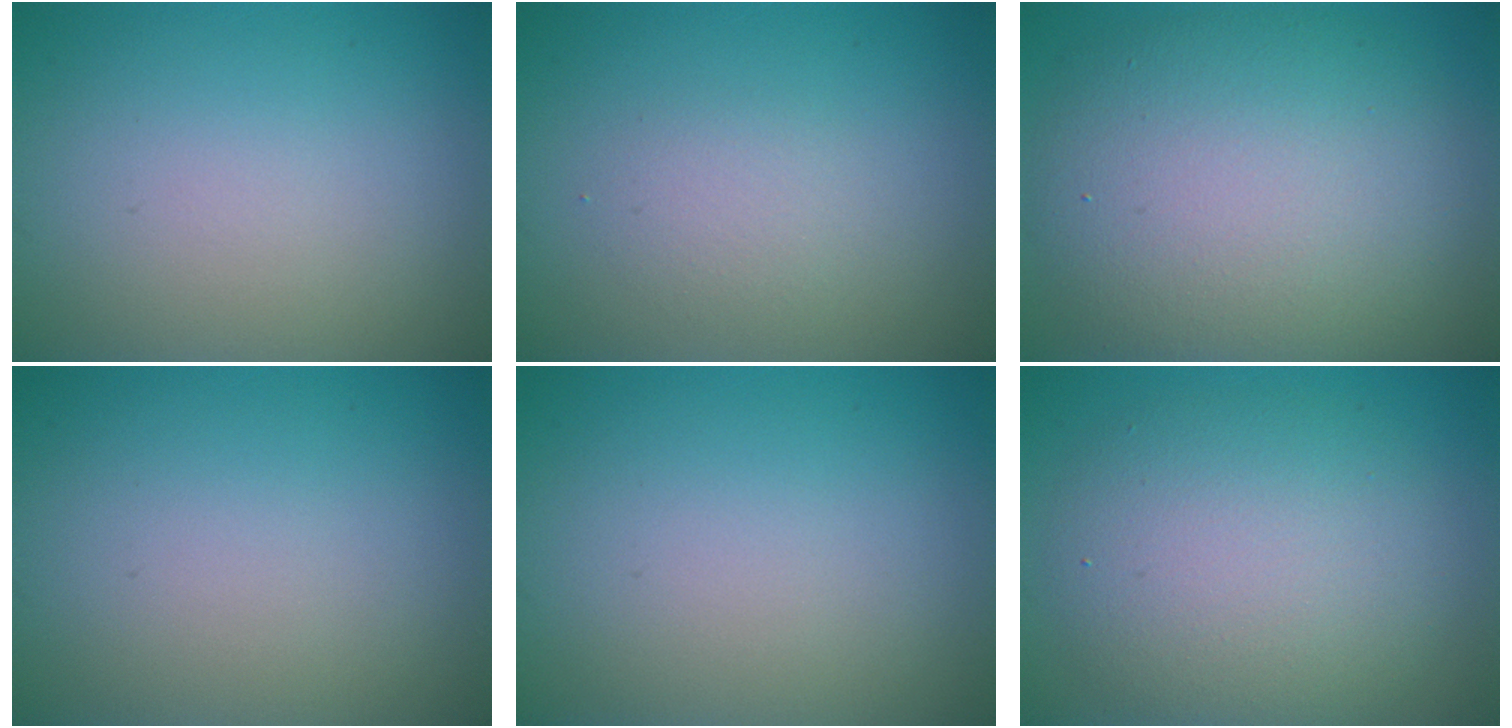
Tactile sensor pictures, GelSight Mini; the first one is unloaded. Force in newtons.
{"total": 1.6, "press": 1.6, "slide": 0.2}
{"total": 10.4, "press": 10.4, "slide": 0.6}
{"total": 0.0}
{"total": 0.0}
{"total": 6.5, "press": 6.5, "slide": 0.1}